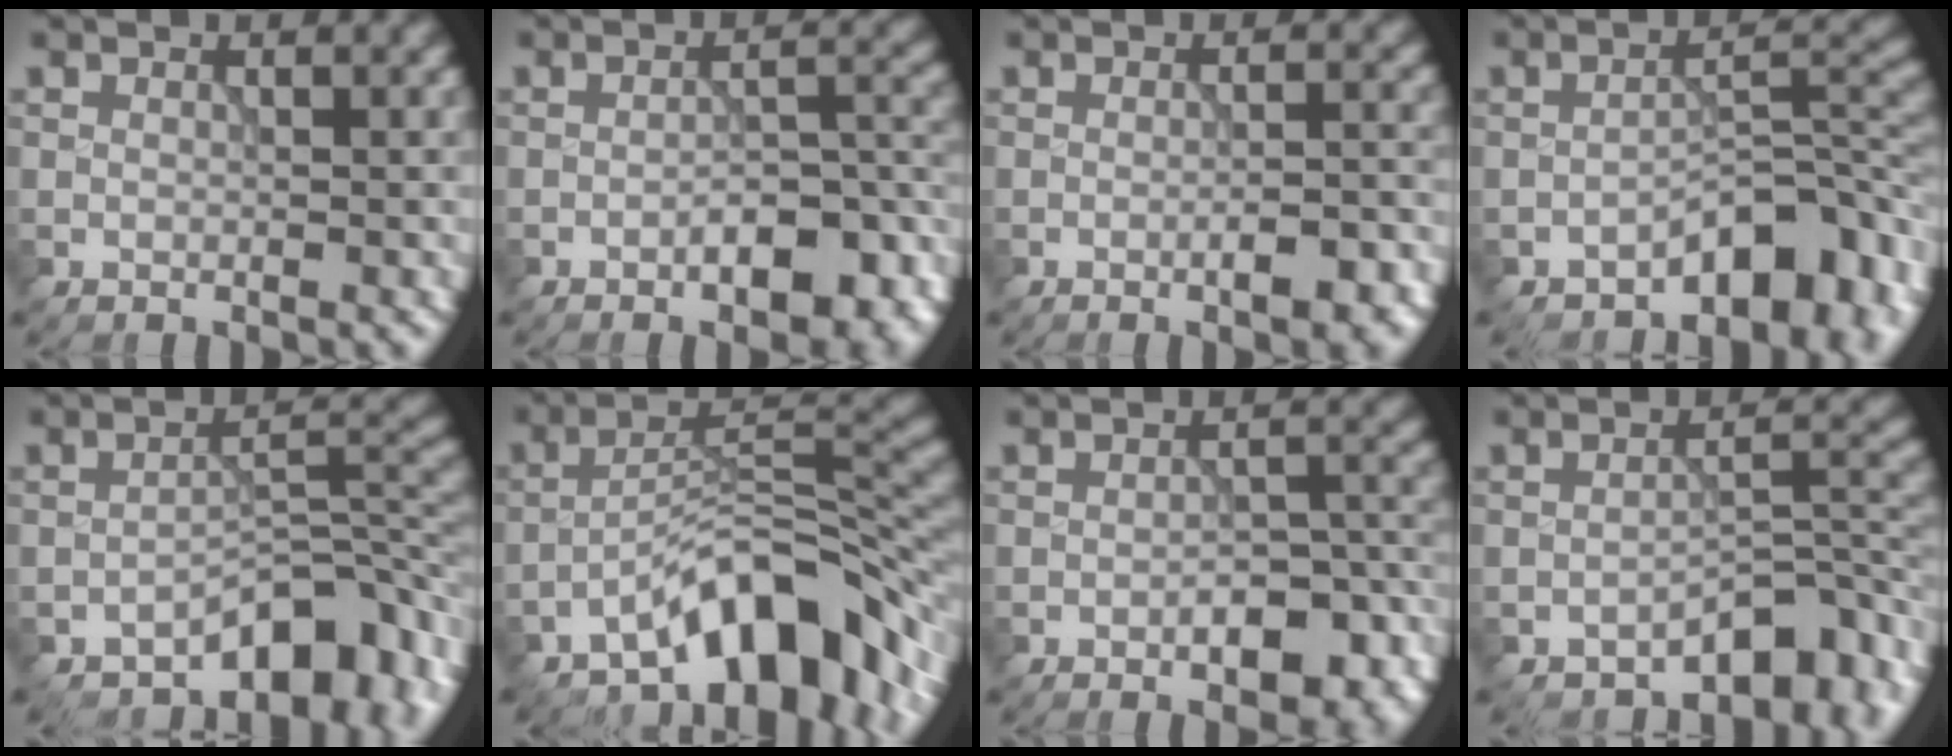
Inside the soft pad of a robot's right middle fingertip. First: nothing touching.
{"total": 7.3, "force": [-3.7, 2.9, 5.6], "torque": [-0.072, 0.003, -0.052]}
{"total": 3.7, "force": [-1.4, 1.0, 3.2], "torque": [-0.045, 0.001, -0.018]}
{"total": 6.4, "force": [-3.9, 2.6, 4.3], "torque": [-0.044, 0.013, -0.064]}
{"total": 7.6, "force": [-4.8, 3.3, 4.9], "torque": [-0.049, 0.008, -0.078]}
{"total": 10.2, "force": [-6.3, 4.0, 7.0], "torque": [-0.089, 0.015, -0.119]}
{"total": 7.1, "force": [-3.3, 3.1, 5.5], "torque": [-0.072, -0.001, -0.041]}
{"total": 5.4, "force": [-3.6, 2.1, 3.5], "torque": [-0.038, 0.009, -0.056]}